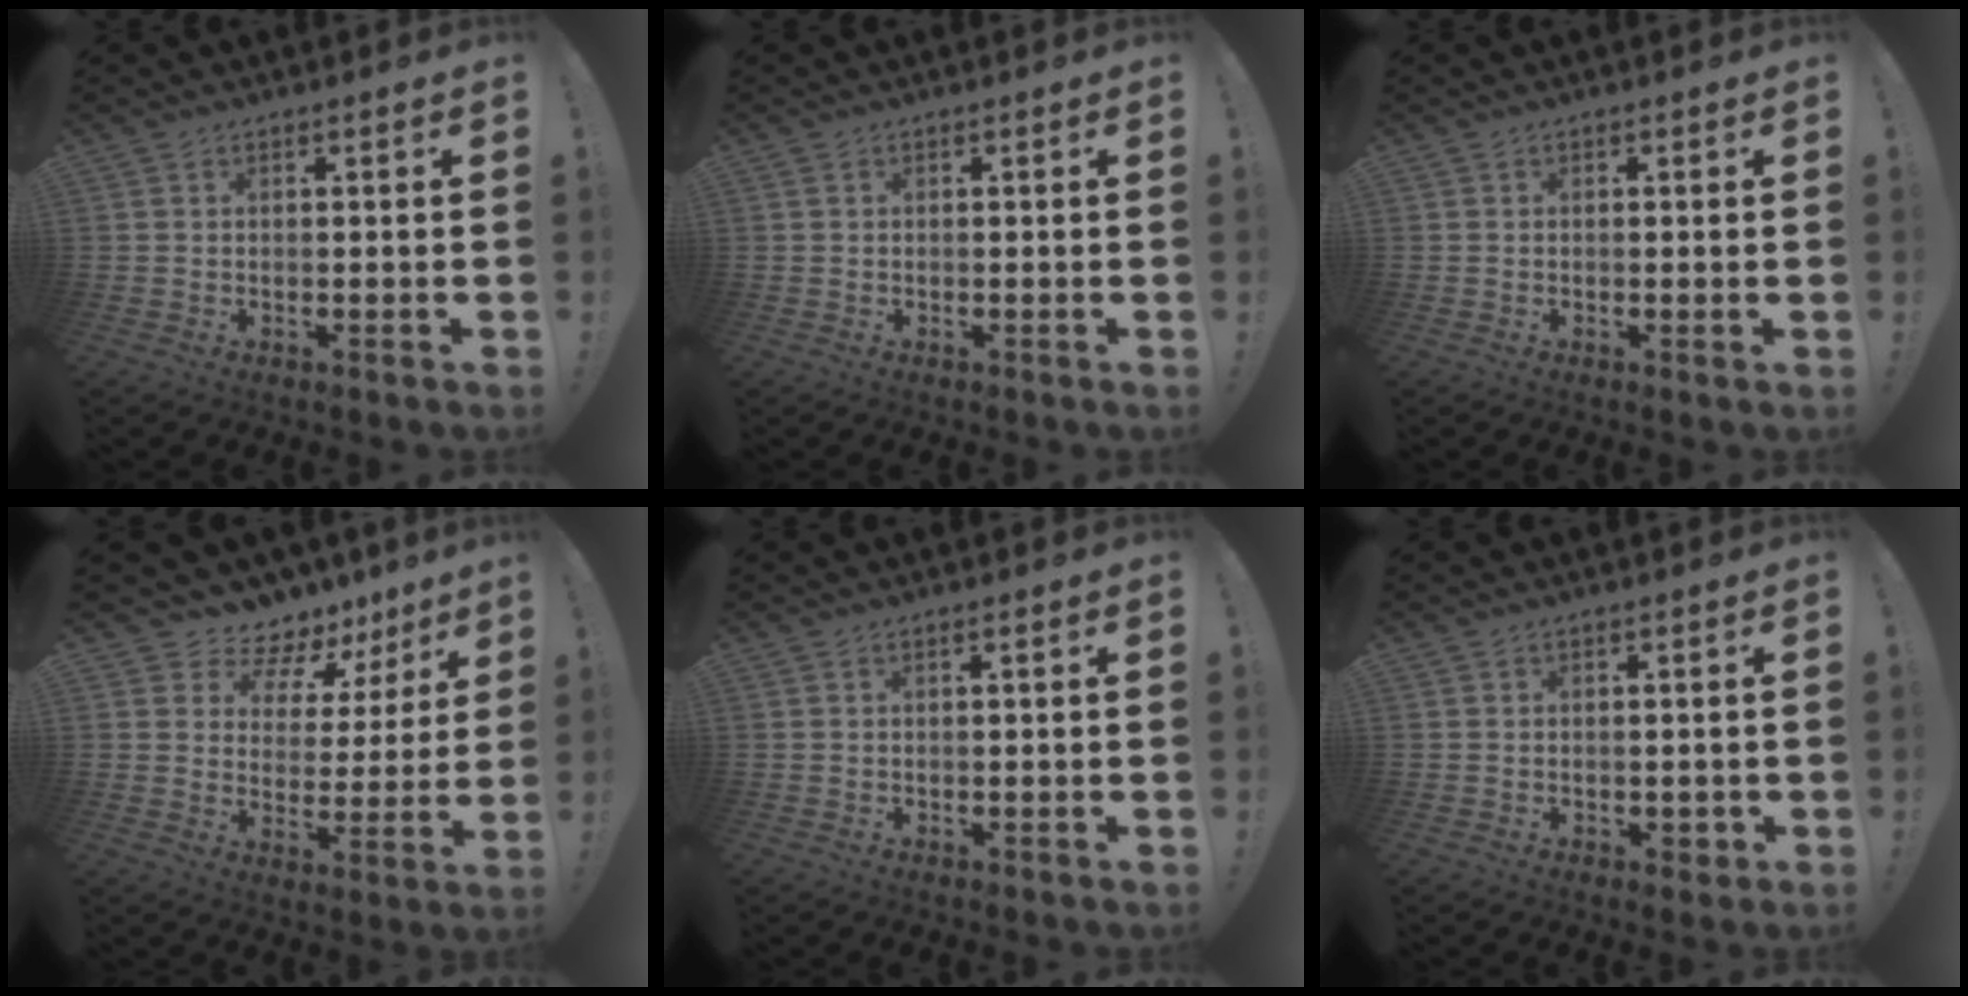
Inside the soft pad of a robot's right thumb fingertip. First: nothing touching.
{"total": 0.0}
{"total": 0.6, "force": [0.1, -0.1, 0.5], "torque": [-0.005, -0.003, 0.002]}
{"total": 7.4, "force": [5.9, 4.2, 1.6], "torque": [-0.023, -0.059, 0.107]}
{"total": 0.7, "force": [0.2, -0.1, 0.7], "torque": [-0.007, -0.002, 0.000]}
{"total": 1.7, "force": [-0.1, 1.4, 1.1], "torque": [-0.002, -0.001, -0.004]}